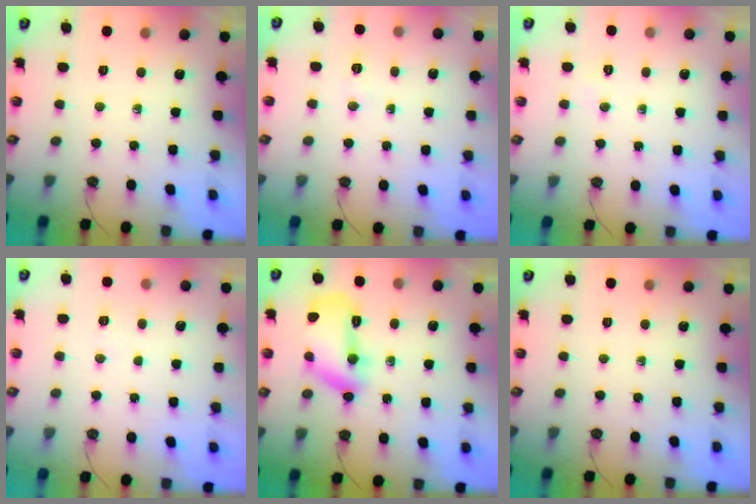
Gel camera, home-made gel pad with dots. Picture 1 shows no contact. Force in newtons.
{"total": 3.0, "press": 3.0, "slide": 0.5}
{"total": 2.8, "press": 2.7, "slide": 0.4}
{"total": 3.9, "press": 3.8, "slide": 1.0}
{"total": 14.3, "press": 14.2, "slide": 1.3}
{"total": 0.0}